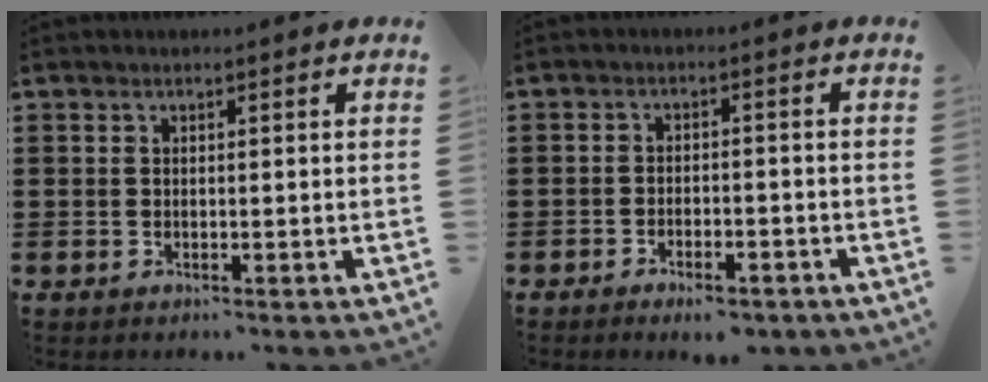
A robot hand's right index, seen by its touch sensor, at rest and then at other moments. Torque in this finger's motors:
{"motor_torque": [0.15, 0.14, 0.11, 0.00]}